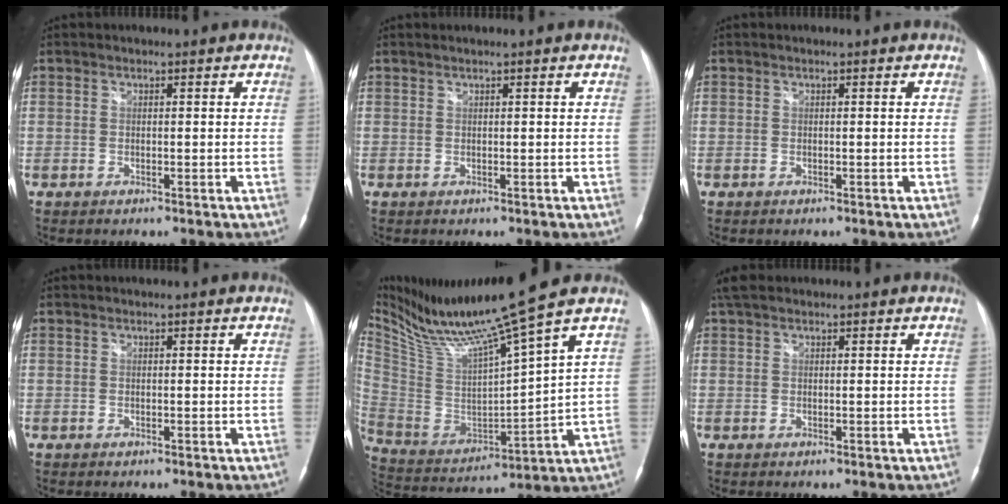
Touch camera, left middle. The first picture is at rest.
{"total": 0.6, "force": [0.5, -0.1, 0.3], "torque": [-0.009, 0.007, 0.014]}
{"total": 0.0}
{"total": 0.0}
{"total": 16.4, "force": [13.5, -2.6, 9.0], "torque": [-0.177, -0.037, 0.257]}
{"total": 2.7, "force": [2.1, 1.1, 1.4], "torque": [-0.034, 0.026, 0.040]}